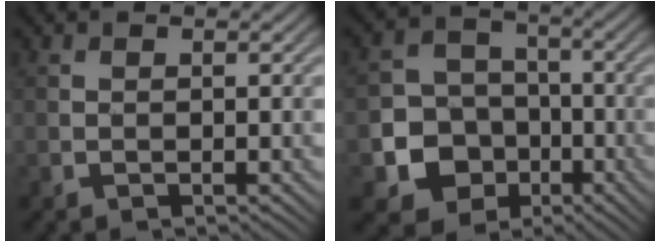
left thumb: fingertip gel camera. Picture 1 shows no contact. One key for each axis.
{"total": 10.1, "fx": -3.5, "fy": 8.8, "fz": 3.4, "tx": -0.088, "ty": -0.028, "tz": -0.098}